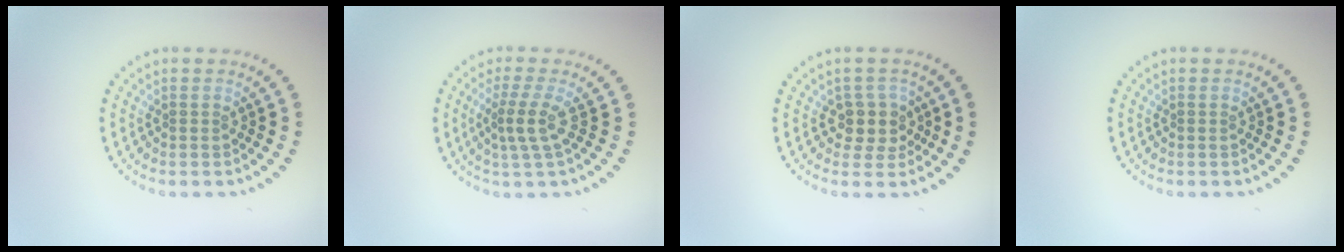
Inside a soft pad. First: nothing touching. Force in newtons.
{"total": 2.6, "press": 1.8, "slide": 1.9}
{"total": 2.7, "press": 2.3, "slide": 1.5}
{"total": 0.0}